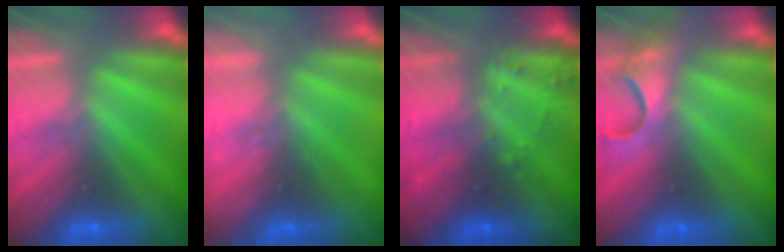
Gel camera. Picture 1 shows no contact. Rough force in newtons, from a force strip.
{"total": 2.3}
{"total": 3.3}
{"total": 4.6}